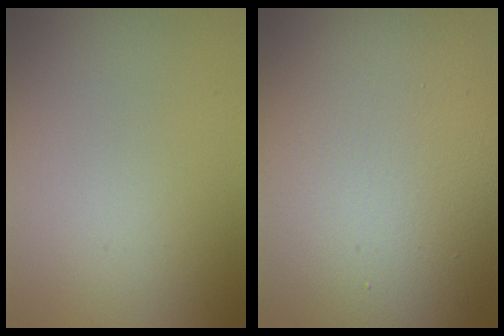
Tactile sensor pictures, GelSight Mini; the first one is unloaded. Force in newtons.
{"total": 18.0, "press": 18.0, "slide": 0.8}